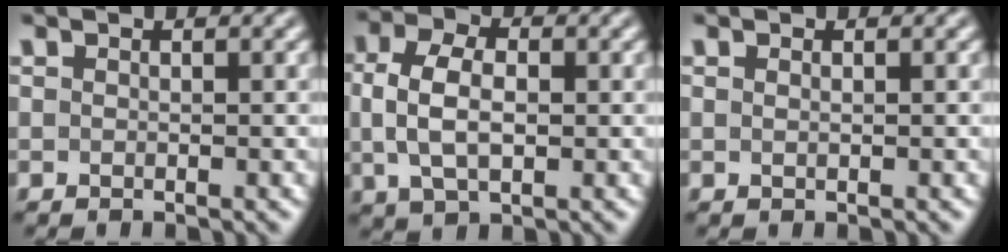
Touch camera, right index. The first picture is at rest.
{"total": 5.3, "force": [0.2, 3.4, 4.0], "torque": [-0.081, -0.006, 0.011]}
{"total": 0.6, "force": [0.1, -0.6, 0.2], "torque": [0.000, -0.006, 0.007]}